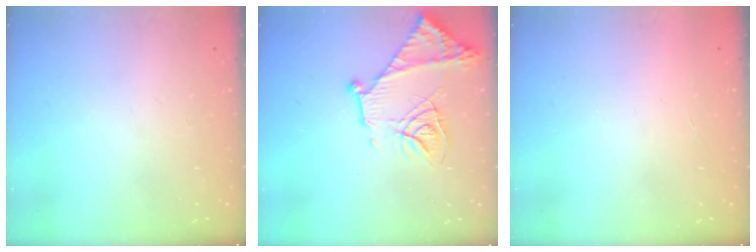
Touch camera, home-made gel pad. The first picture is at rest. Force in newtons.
{"total": 18.2, "press": 18.2, "slide": 1.1}
{"total": 1.6, "press": 1.6, "slide": 0.1}